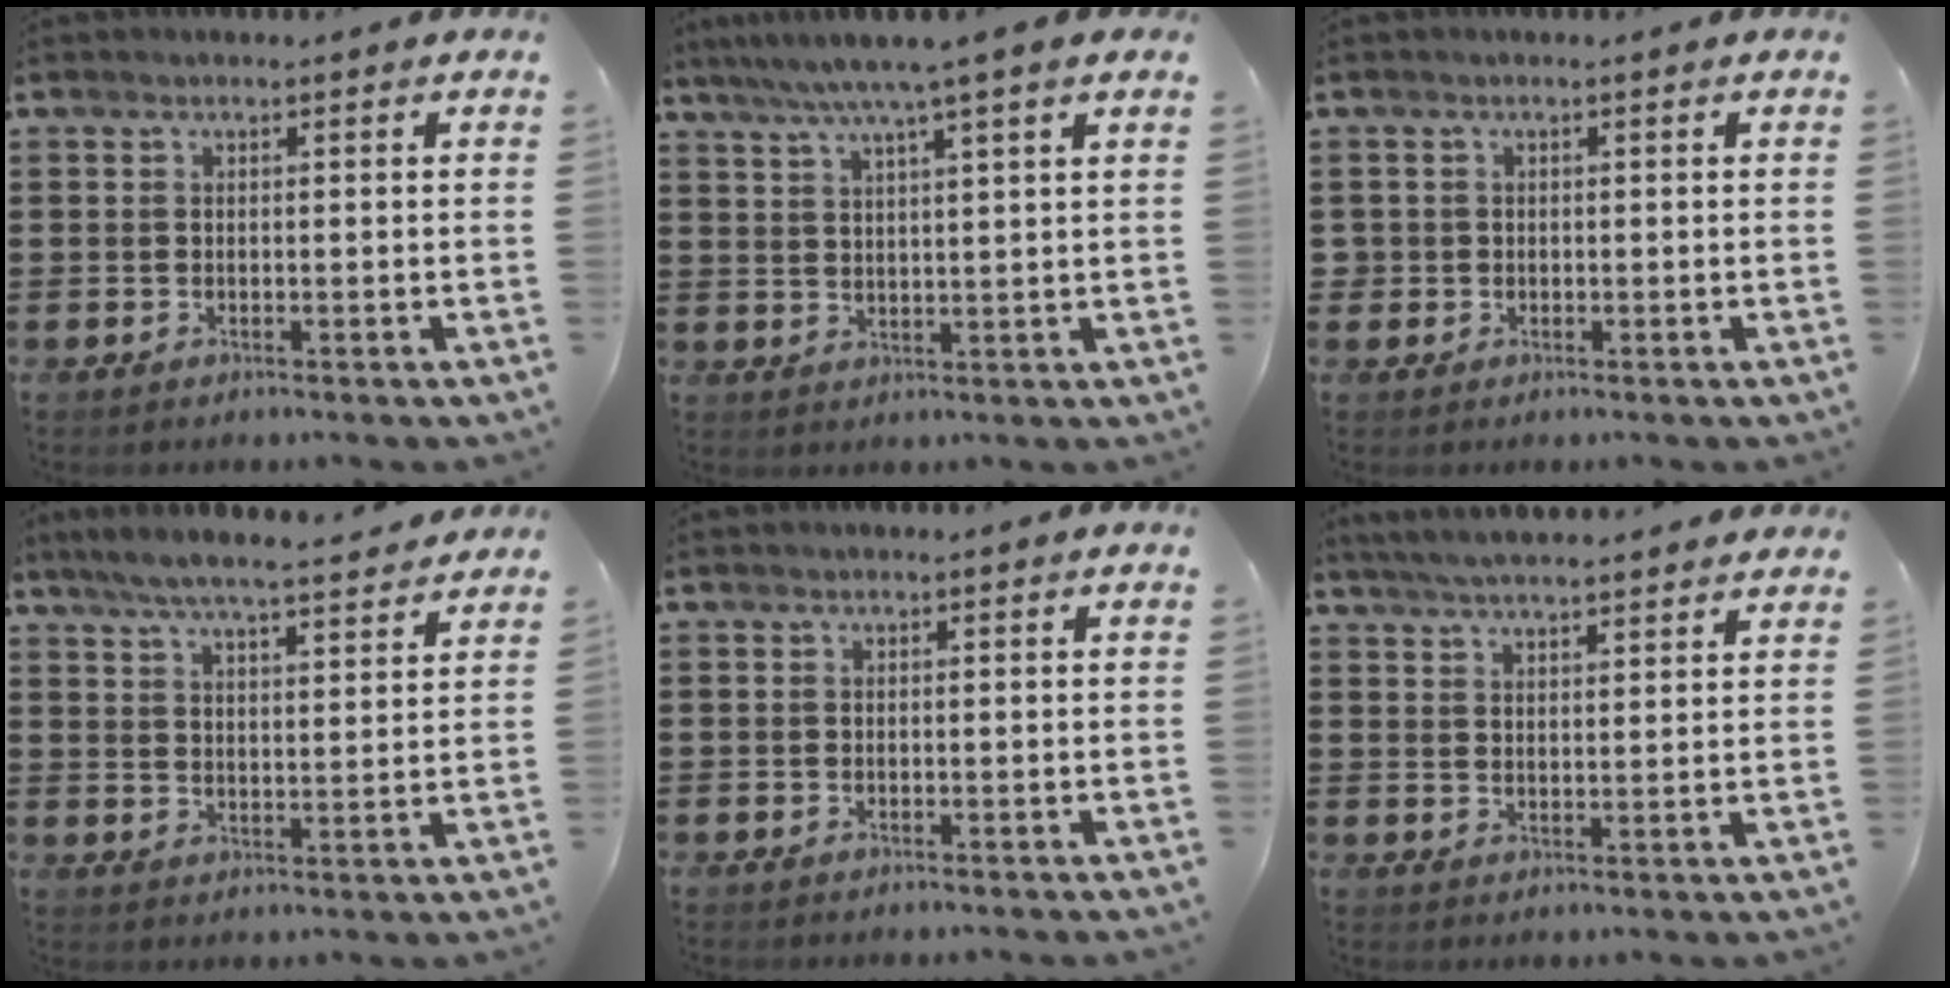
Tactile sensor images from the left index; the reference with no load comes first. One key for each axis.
{"total": 5.7, "fx": 4.2, "fy": -0.7, "fz": 3.7, "tx": -0.084, "ty": -0.014, "tz": 0.070}
{"total": 1.1, "fx": 0.0, "fy": 1.1, "fz": 0.1, "tx": -0.007, "ty": 0.005, "tz": -0.001}
{"total": 5.8, "fx": 5.3, "fy": 0.0, "fz": 2.3, "tx": -0.064, "ty": -0.028, "tz": 0.092}
{"total": 0.0}
{"total": 4.6, "fx": 4.4, "fy": -0.2, "fz": 1.2, "tx": -0.037, "ty": -0.015, "tz": 0.079}